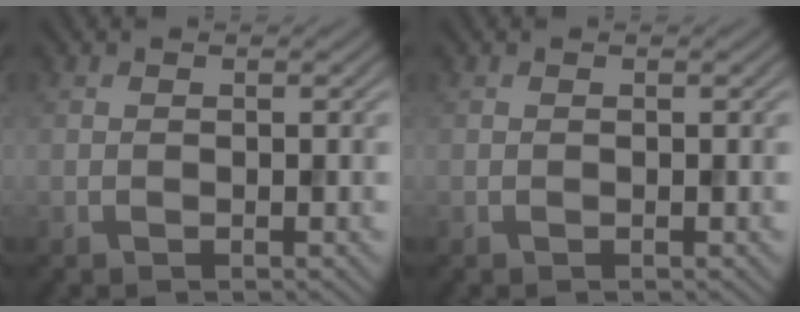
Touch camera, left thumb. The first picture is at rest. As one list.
[{"total": 0.0}]